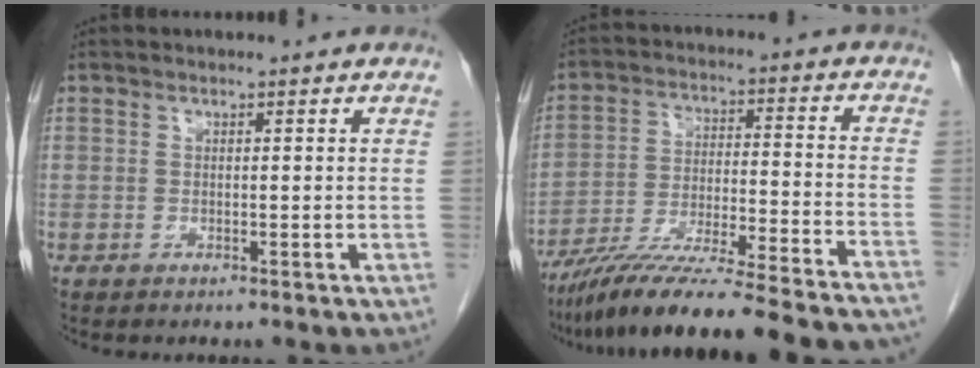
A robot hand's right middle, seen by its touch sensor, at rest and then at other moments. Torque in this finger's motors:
{"motor_torque": [1.12, -1.02, 0.52, 0.18]}